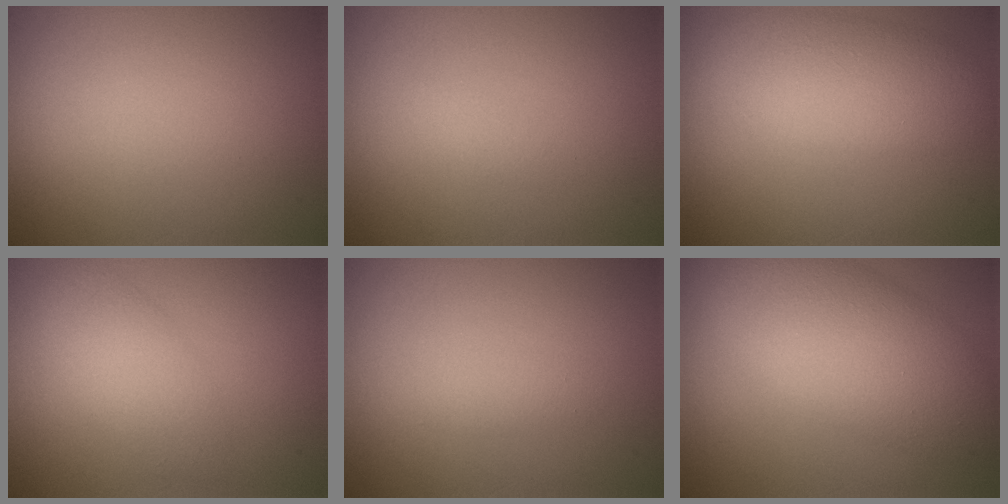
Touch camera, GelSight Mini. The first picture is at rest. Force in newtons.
{"total": 0.5, "press": 0.5, "slide": 0.1}
{"total": 5.1, "press": 5.1, "slide": 0.3}
{"total": 2.9, "press": 2.9, "slide": 0.1}
{"total": 0.9, "press": 0.9, "slide": 0.0}
{"total": 7.5, "press": 7.5, "slide": 0.2}